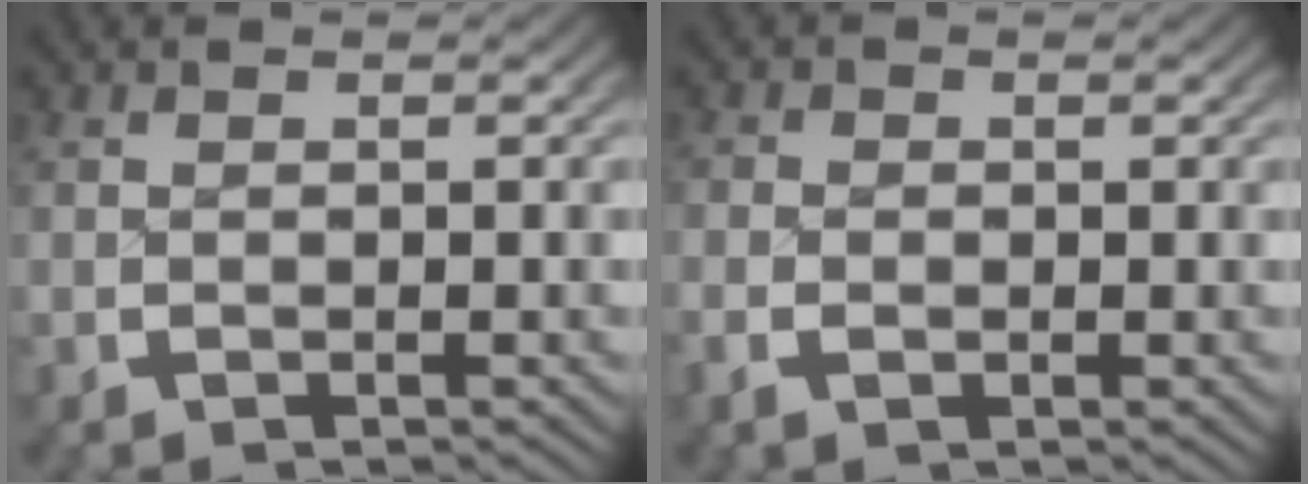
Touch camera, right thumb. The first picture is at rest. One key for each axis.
{"total": 1.5, "fx": -0.5, "fy": 1.2, "fz": 0.8, "tx": -0.013, "ty": -0.005, "tz": -0.011}